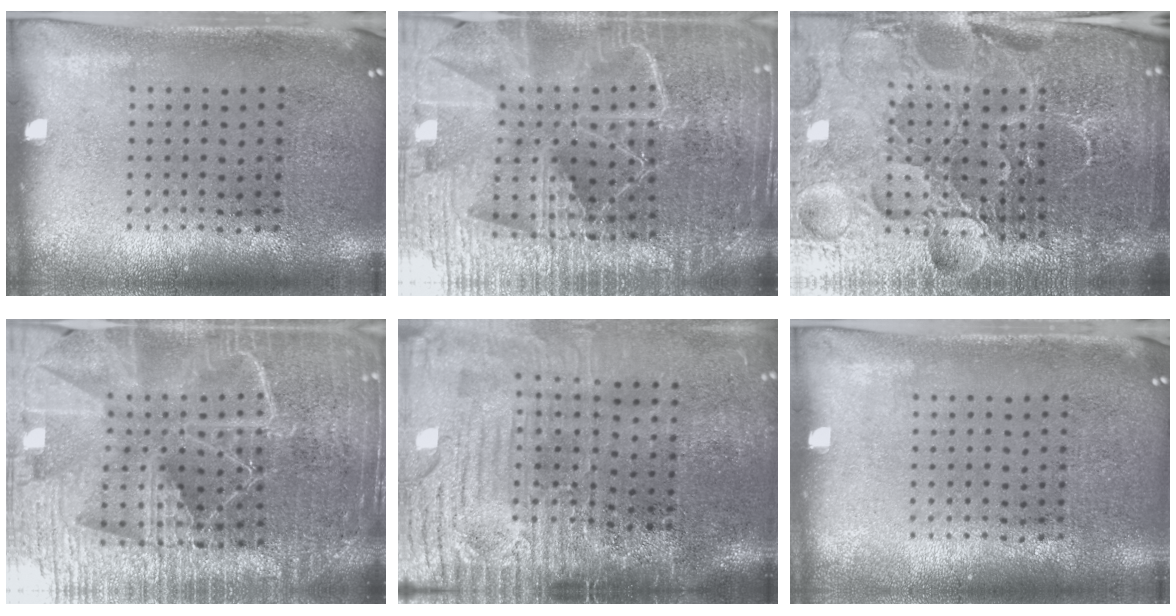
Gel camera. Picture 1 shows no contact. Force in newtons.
{"total": 6.5, "press": 5.6, "slide": 3.4}
{"total": 6.7, "press": 5.9, "slide": 3.1}
{"total": 6.5, "press": 5.6, "slide": 3.4}
{"total": 4.6, "press": 4.0, "slide": 2.4}
{"total": 0.0}